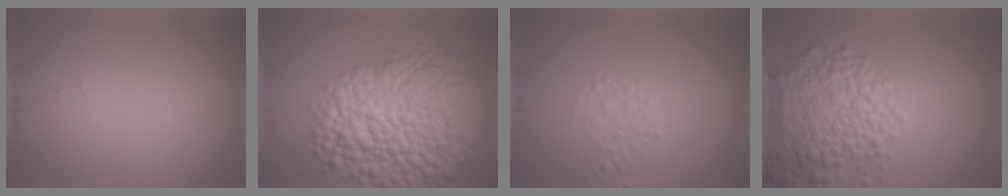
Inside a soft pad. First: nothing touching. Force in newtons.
{"total": 12.8, "press": 12.8, "slide": 0.5}
{"total": 1.3, "press": 1.3, "slide": 0.0}
{"total": 5.6, "press": 5.6, "slide": 0.3}